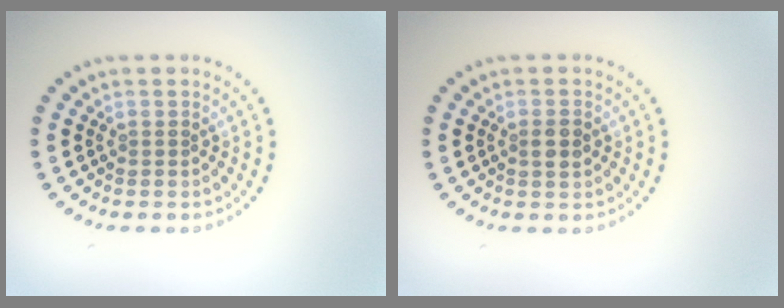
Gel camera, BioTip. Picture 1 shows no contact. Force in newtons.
{"total": 1.6, "press": 1.6, "slide": 0.3}